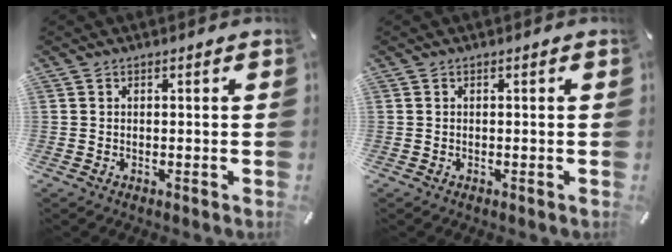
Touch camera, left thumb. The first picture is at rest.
{"total": 0.0}